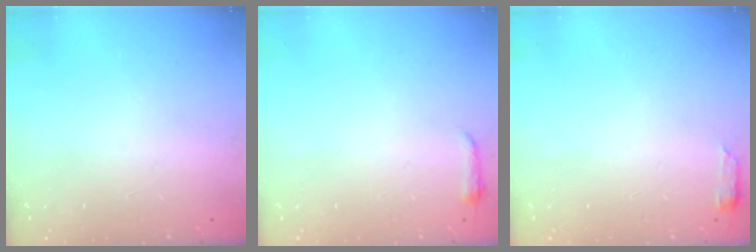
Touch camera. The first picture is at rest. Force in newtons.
{"total": 3.0, "press": 2.9, "slide": 0.6}
{"total": 2.9, "press": 2.8, "slide": 0.6}